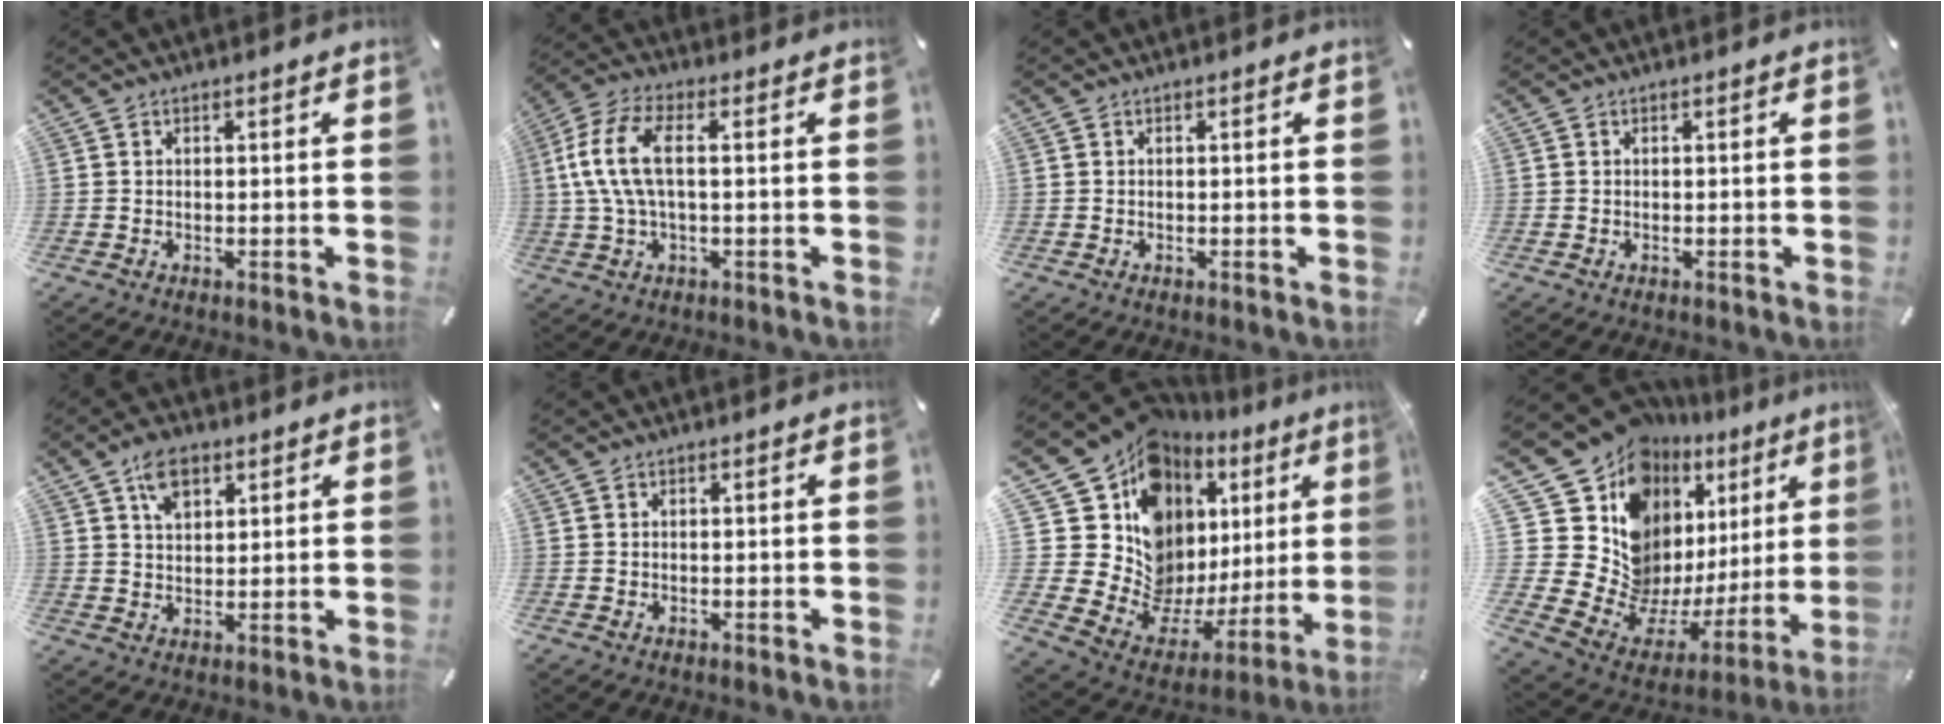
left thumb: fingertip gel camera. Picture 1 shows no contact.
{"total": 11.2, "force": [1.1, 4.7, 10.1], "torque": [-0.220, -0.007, 0.018]}
{"total": 0.0}
{"total": 0.0}
{"total": 6.7, "force": [3.5, 4.2, 3.8], "torque": [-0.070, 0.001, 0.065]}
{"total": 0.0}
{"total": 16.0, "force": [8.0, 11.6, 7.5], "torque": [-0.095, -0.127, 0.160]}
{"total": 17.2, "force": [9.6, 12.0, 7.9], "torque": [-0.063, -0.154, 0.200]}